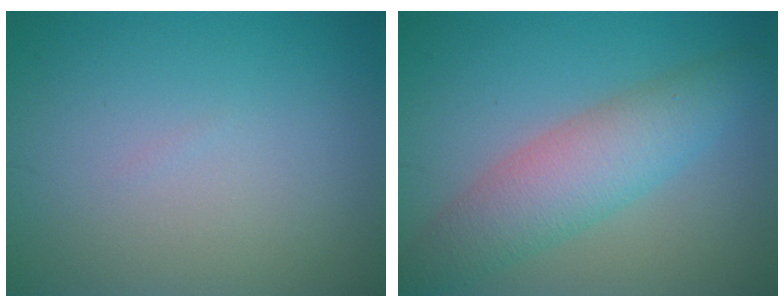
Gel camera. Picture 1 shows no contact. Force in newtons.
{"total": 5.6, "press": 5.6, "slide": 0.2}